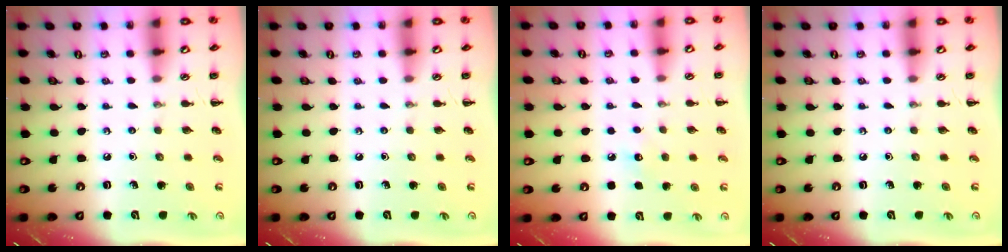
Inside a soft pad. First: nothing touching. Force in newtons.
{"total": 0.0}
{"total": 6.0, "press": 5.8, "slide": 1.5}
{"total": 0.0}